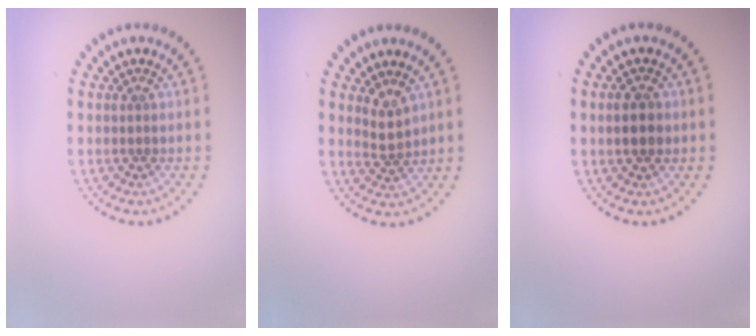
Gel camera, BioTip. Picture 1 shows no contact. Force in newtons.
{"total": 1.7, "press": 1.2, "slide": 1.2}
{"total": 2.4, "press": 2.4, "slide": 0.2}